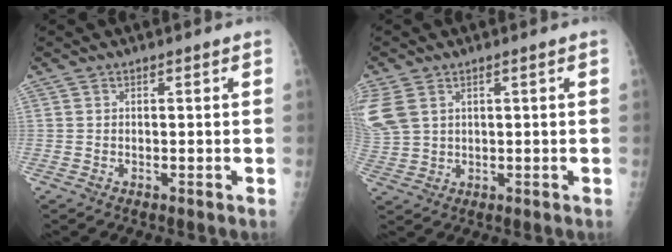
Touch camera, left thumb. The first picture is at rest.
{"total": 8.5, "force": [3.2, 5.9, 5.2], "torque": [-0.144, 0.001, 0.077]}